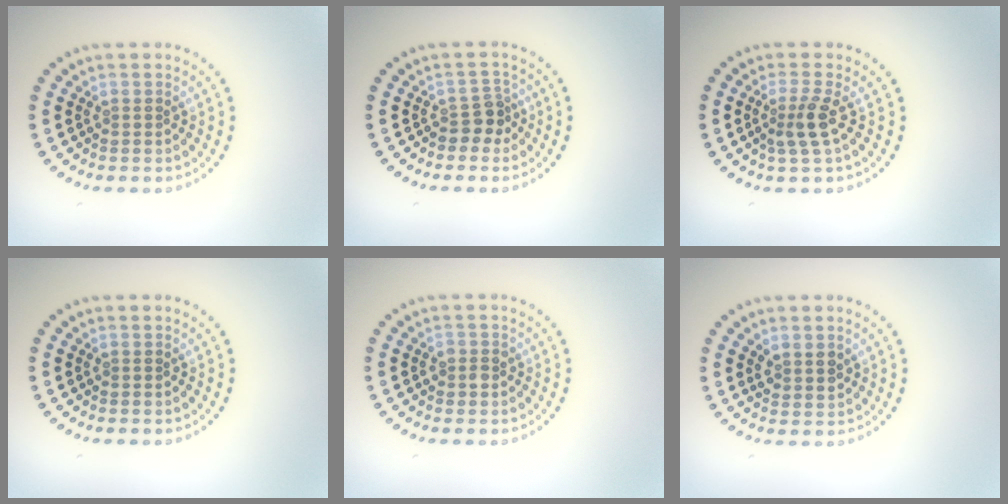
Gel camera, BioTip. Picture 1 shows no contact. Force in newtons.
{"total": 1.9, "press": 1.6, "slide": 1.1}
{"total": 2.3, "press": 1.8, "slide": 1.5}
{"total": 0.0}
{"total": 1.3, "press": 1.2, "slide": 0.5}
{"total": 1.9, "press": 1.7, "slide": 0.8}